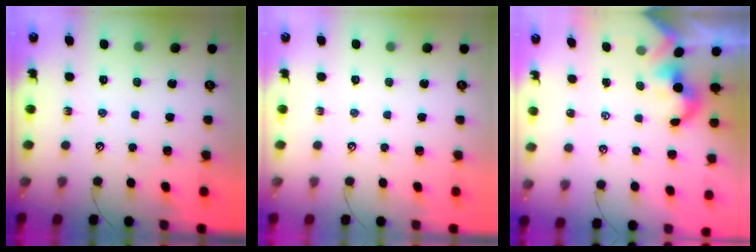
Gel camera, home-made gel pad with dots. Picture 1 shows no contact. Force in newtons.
{"total": 0.0}
{"total": 1.5, "press": 1.5, "slide": 0.3}